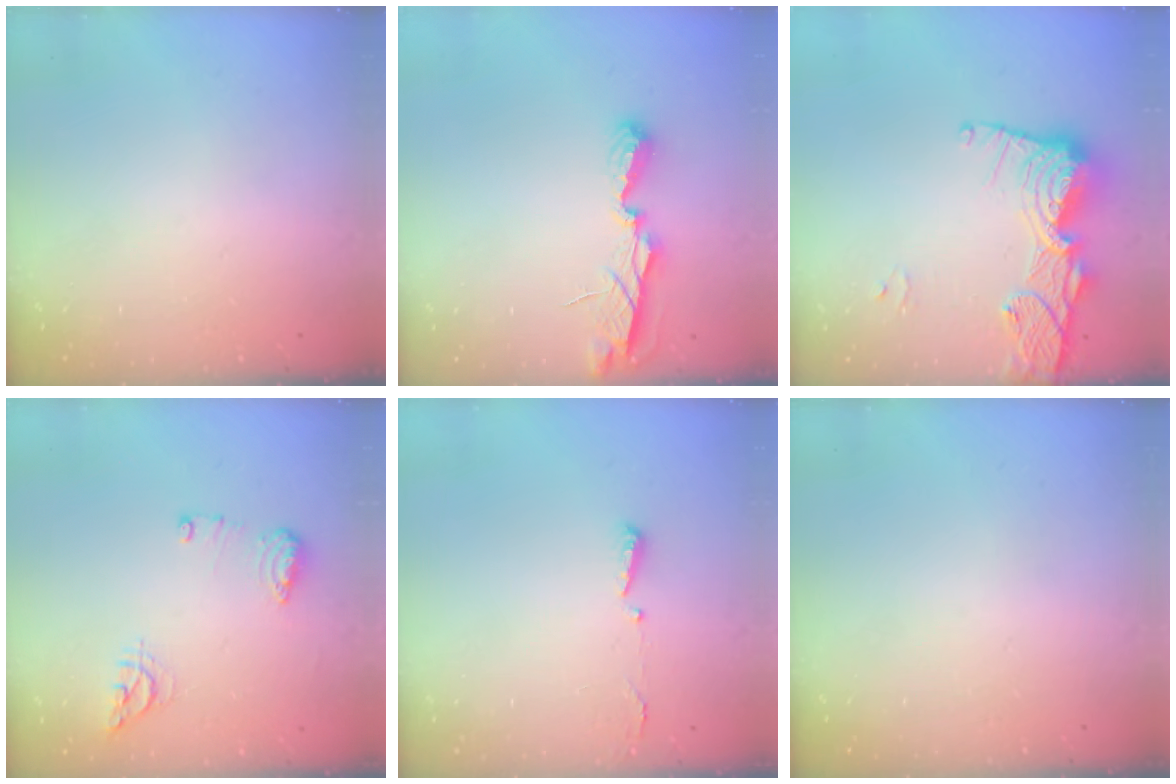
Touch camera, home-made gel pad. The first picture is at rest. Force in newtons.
{"total": 6.6, "press": 6.6, "slide": 0.2}
{"total": 17.4, "press": 17.3, "slide": 1.4}
{"total": 11.7, "press": 10.0, "slide": 6.1}
{"total": 2.9, "press": 2.8, "slide": 0.6}
{"total": 0.0}